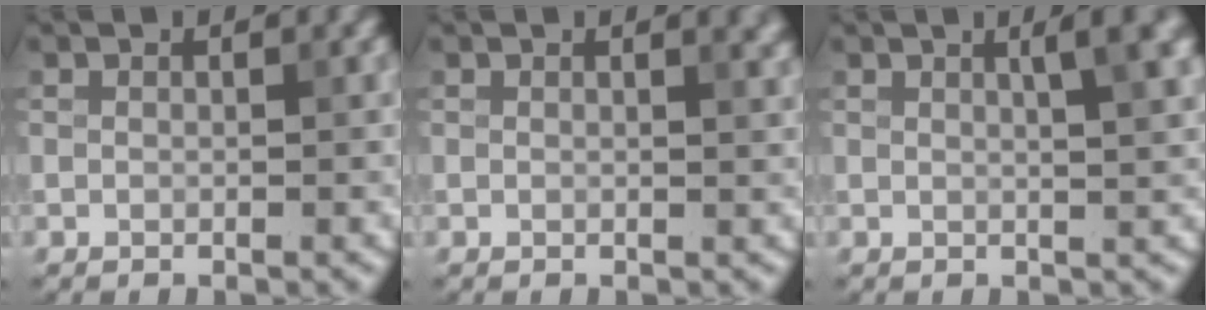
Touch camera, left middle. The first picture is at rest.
{"total": 1.8, "force": [1.2, 0.7, 1.2], "torque": [-0.002, 0.004, 0.013]}
{"total": 3.6, "force": [1.5, 0.9, 3.1], "torque": [-0.029, 0.006, 0.019]}